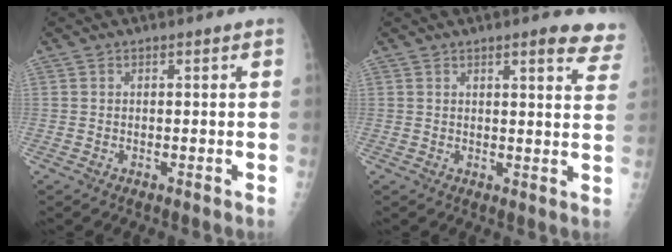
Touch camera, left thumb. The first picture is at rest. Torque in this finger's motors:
{"motor_torque": [0.05, 0.26, -0.06, -0.14, 0.03]}